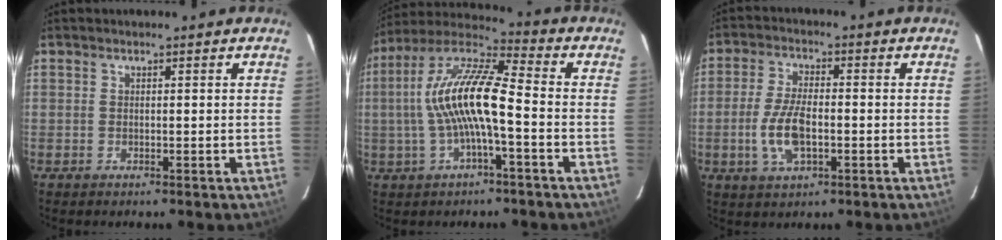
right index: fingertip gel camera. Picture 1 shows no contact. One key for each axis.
{"total": 13.8, "fx": -1.6, "fy": 2.9, "fz": 13.4, "tx": -0.261, "ty": 0.016, "tz": -0.033}
{"total": 8.5, "fx": -2.0, "fy": 3.8, "fz": 7.4, "tx": -0.156, "ty": -0.002, "tz": -0.036}